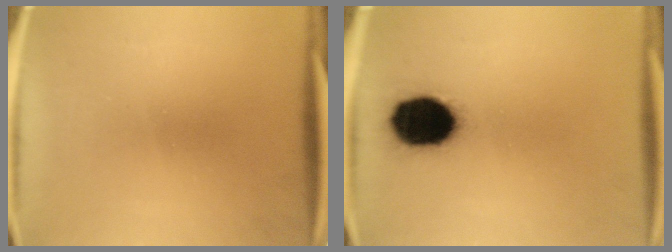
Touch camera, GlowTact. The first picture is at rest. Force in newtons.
{"total": 16.0}